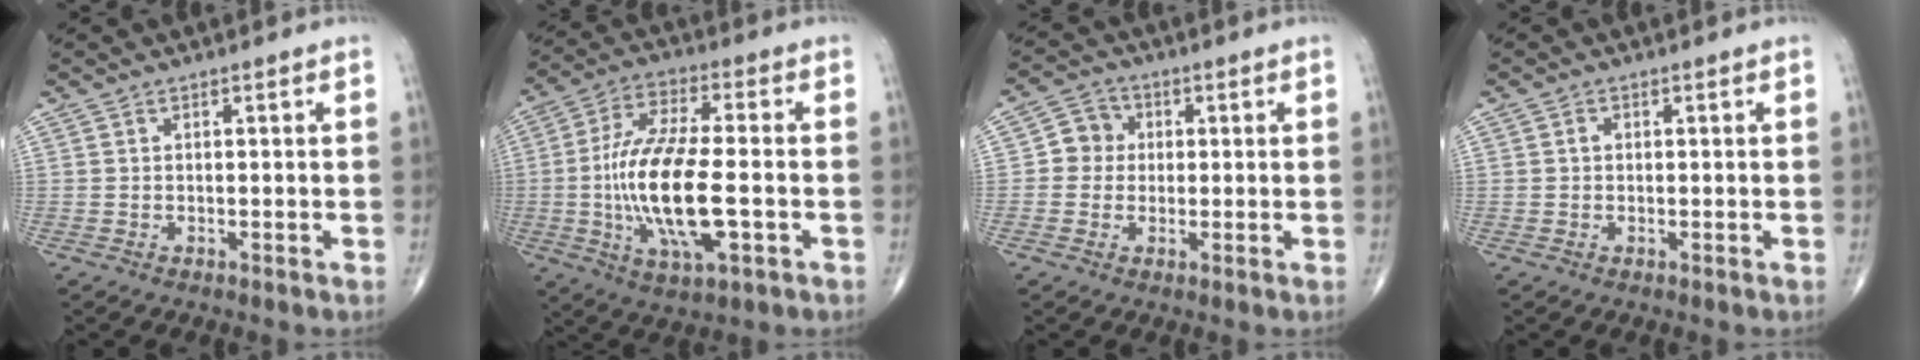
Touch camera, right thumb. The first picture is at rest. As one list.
[{"total": 18.1, "force": [-2.8, 6.5, 16.6], "torque": [-0.329, 0.010, -0.048]}, {"total": 5.1, "force": [0.3, 4.8, 1.7], "torque": [-0.002, 0.009, -0.006]}, {"total": 1.0, "force": [0.1, 0.8, 0.6], "torque": [-0.007, 0.003, 0.001]}]